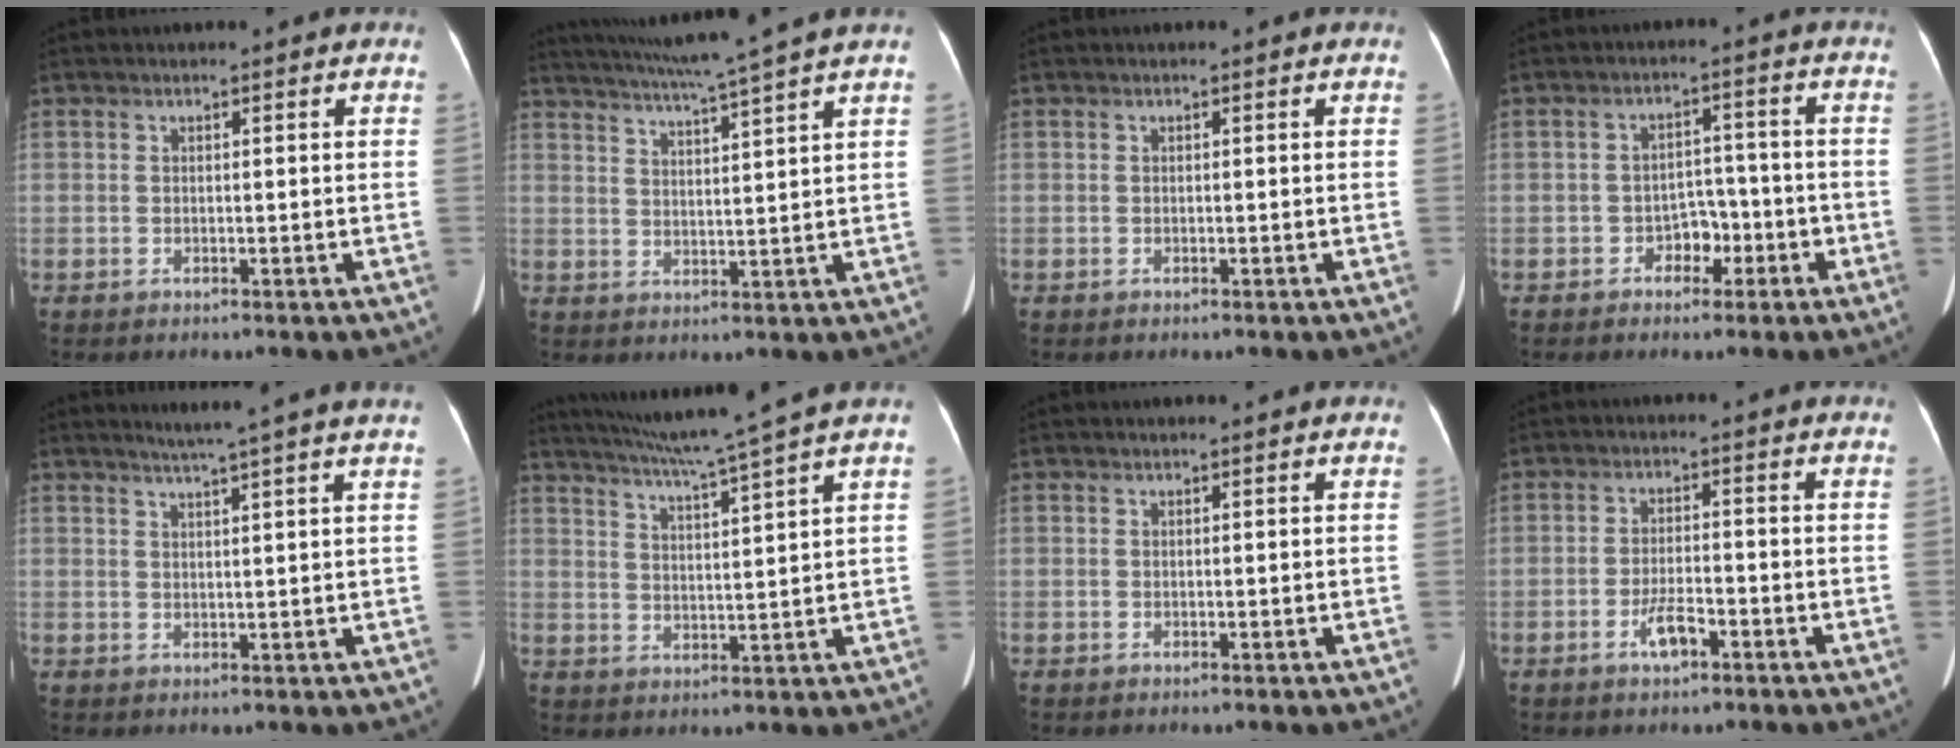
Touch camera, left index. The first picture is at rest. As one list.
[{"total": 11.2, "force": [9.5, -2.3, 5.5], "torque": [-0.098, -0.004, 0.141]}, {"total": 0.0}, {"total": 4.1, "force": [-2.2, 2.8, 2.1], "torque": [-0.027, 0.018, -0.034]}, {"total": 6.8, "force": [5.6, -1.6, 3.4], "torque": [-0.048, 0.008, 0.067]}, {"total": 11.2, "force": [9.5, -2.5, 5.5], "torque": [-0.096, -0.008, 0.146]}, {"total": 0.6, "force": [0.6, 0.0, 0.2], "torque": [-0.003, 0.006, 0.006]}, {"total": 3.5, "force": [-2.1, 1.0, 2.7], "torque": [-0.054, 0.001, -0.039]}]